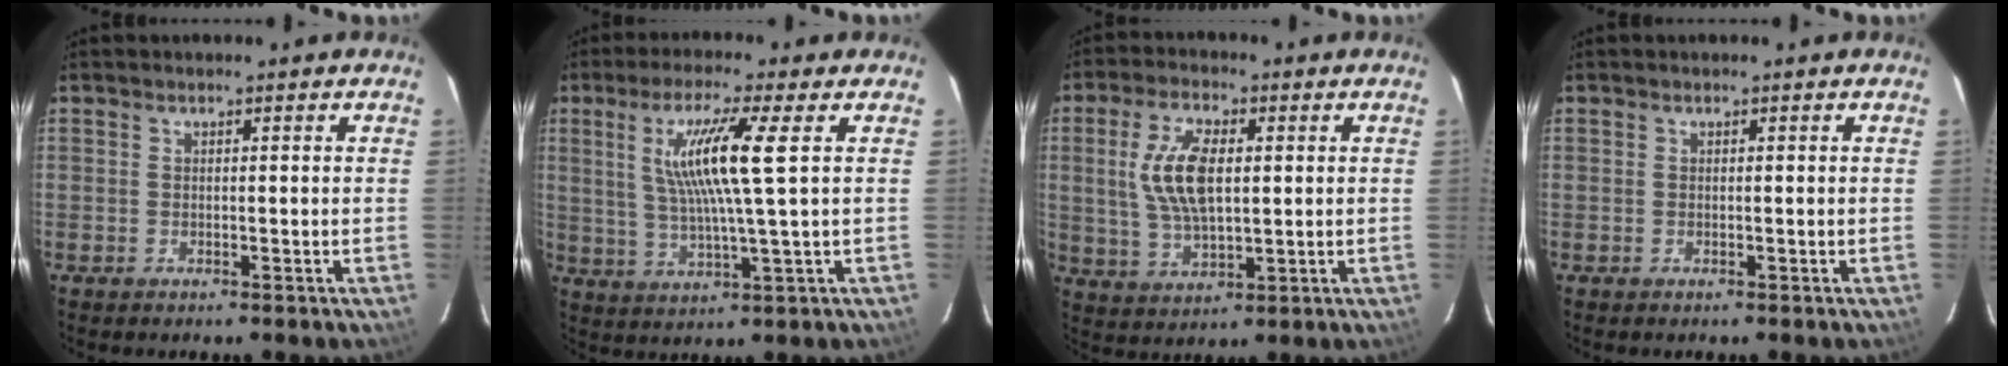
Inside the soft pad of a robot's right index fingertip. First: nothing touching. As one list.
[{"total": 10.6, "force": [2.8, -0.7, 10.2], "torque": [-0.191, -0.006, 0.055]}, {"total": 10.7, "force": [1.6, 5.0, 9.3], "torque": [-0.187, 0.005, 0.038]}, {"total": 0.0}]